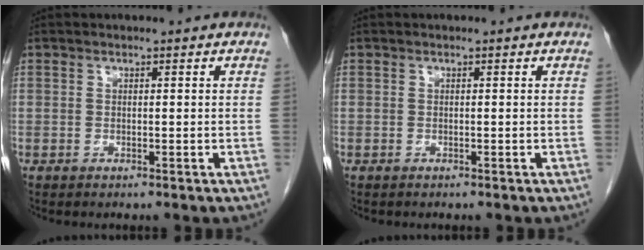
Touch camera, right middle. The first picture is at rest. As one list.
[{"total": 0.0}]